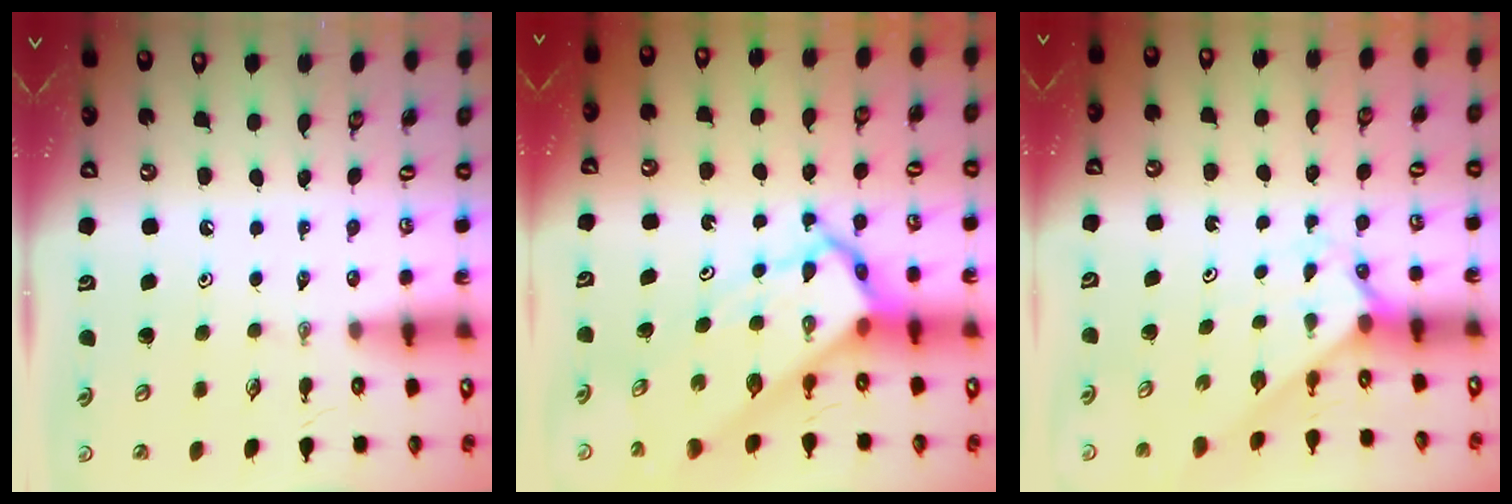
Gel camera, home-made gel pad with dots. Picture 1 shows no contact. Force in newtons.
{"total": 9.2, "press": 9.2, "slide": 0.9}
{"total": 2.3, "press": 2.3, "slide": 0.2}